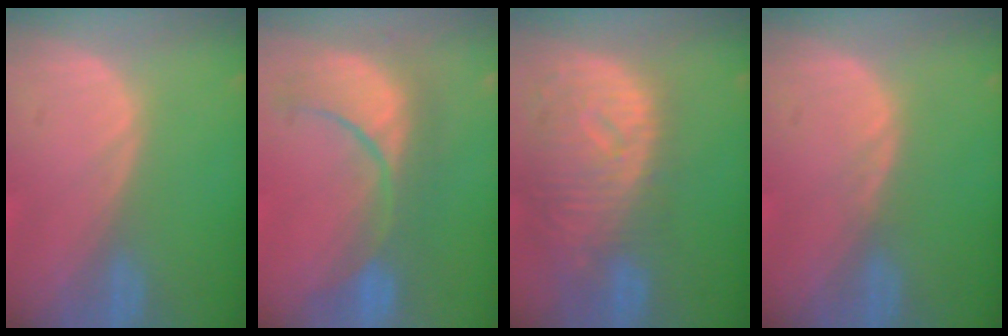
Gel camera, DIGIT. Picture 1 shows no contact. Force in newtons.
{"total": 9.6, "press": 9.5, "slide": 1.7}
{"total": 11.4, "press": 9.9, "slide": 5.6}
{"total": 0.7, "press": 0.7, "slide": 0.2}